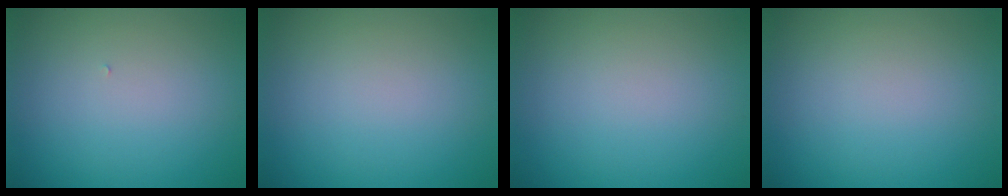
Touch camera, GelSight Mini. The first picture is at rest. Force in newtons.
{"total": 0.0}
{"total": 0.0}
{"total": 0.0}